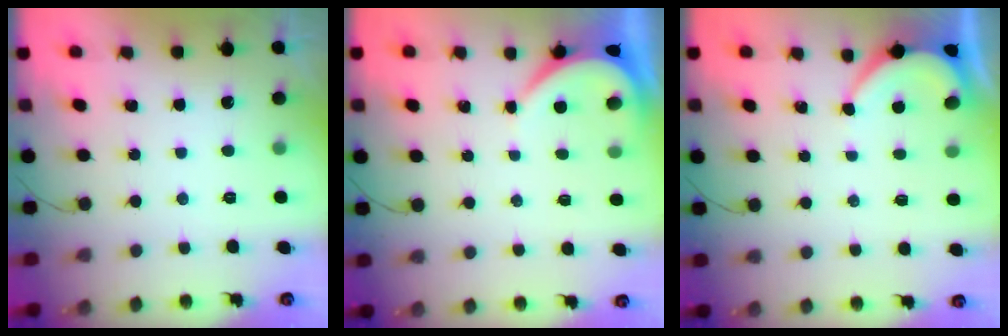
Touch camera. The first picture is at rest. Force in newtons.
{"total": 3.9, "press": 3.9, "slide": 0.6}
{"total": 2.6, "press": 2.6, "slide": 0.3}